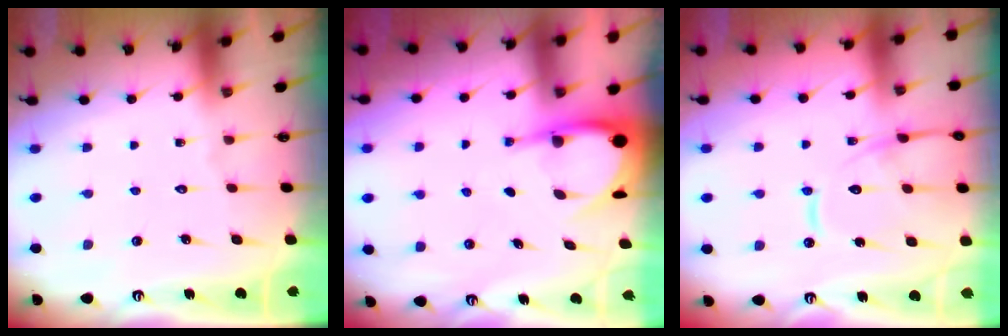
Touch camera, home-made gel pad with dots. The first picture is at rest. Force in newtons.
{"total": 5.7, "press": 5.6, "slide": 0.6}
{"total": 15.5, "press": 15.4, "slide": 1.4}